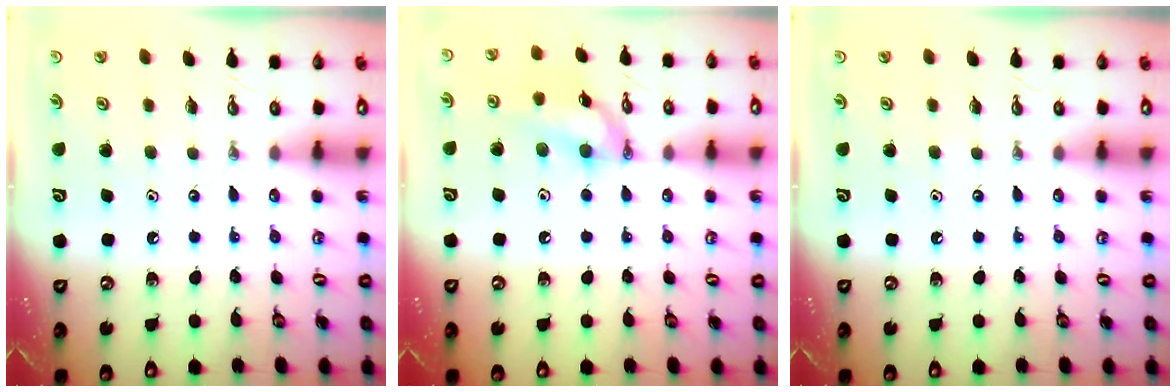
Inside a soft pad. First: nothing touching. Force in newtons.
{"total": 12.0, "press": 12.0, "slide": 0.7}
{"total": 0.0}